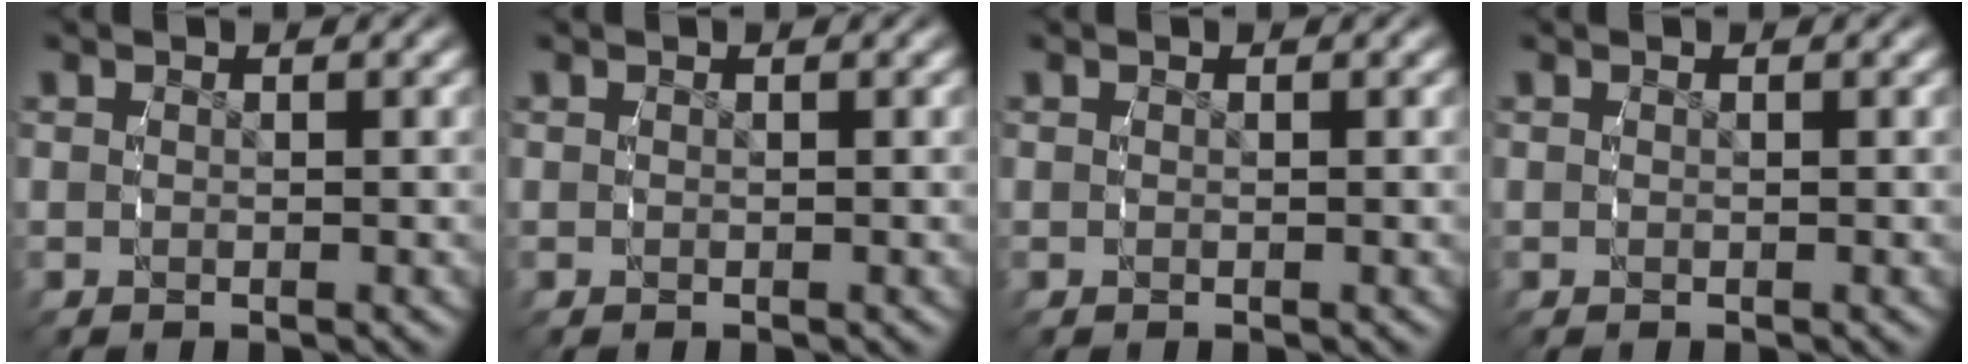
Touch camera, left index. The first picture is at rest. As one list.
[{"total": 0.0}, {"total": 0.0}, {"total": 0.0}]